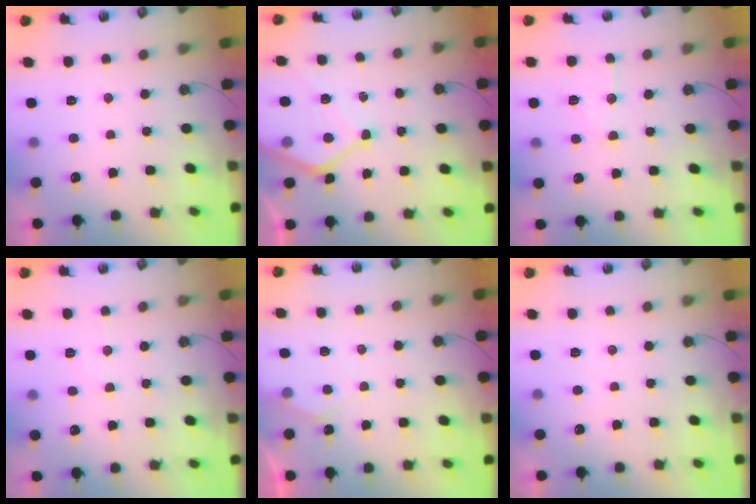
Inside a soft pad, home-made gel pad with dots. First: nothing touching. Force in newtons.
{"total": 11.9, "press": 11.8, "slide": 1.0}
{"total": 8.2, "press": 8.1, "slide": 0.6}
{"total": 6.1, "press": 6.1, "slide": 0.8}
{"total": 4.4, "press": 4.4, "slide": 0.6}
{"total": 0.0}